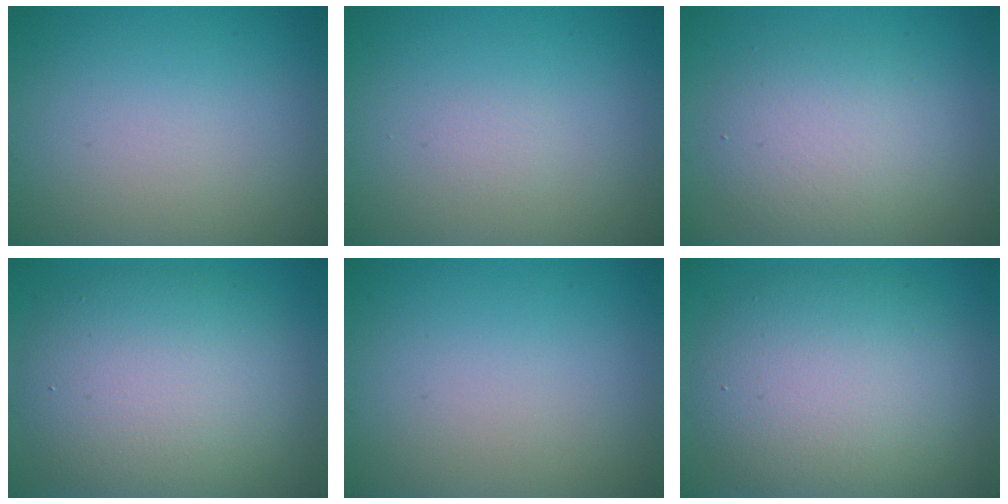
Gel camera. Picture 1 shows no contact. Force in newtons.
{"total": 0.5, "press": 0.5, "slide": 0.0}
{"total": 2.6, "press": 2.6, "slide": 0.3}
{"total": 8.6, "press": 8.6, "slide": 0.5}
{"total": 0.0}
{"total": 8.6, "press": 8.6, "slide": 0.6}